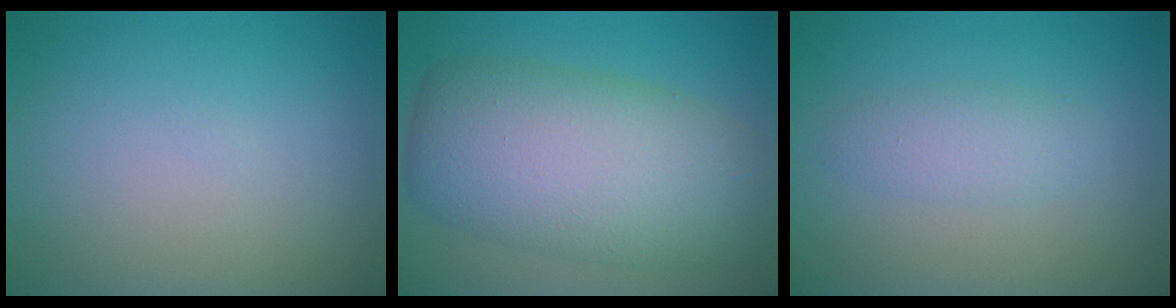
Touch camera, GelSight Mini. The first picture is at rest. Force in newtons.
{"total": 10.6, "press": 10.6, "slide": 0.3}
{"total": 2.0, "press": 2.0, "slide": 0.0}